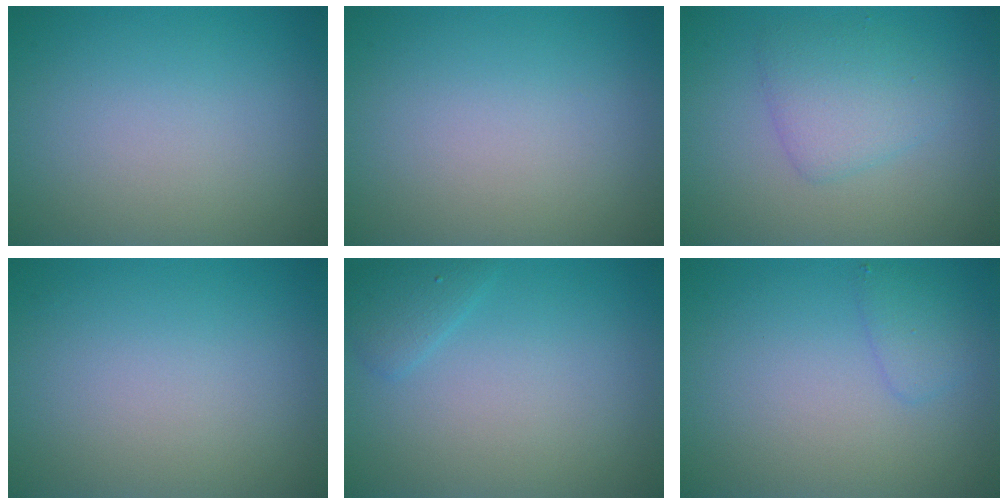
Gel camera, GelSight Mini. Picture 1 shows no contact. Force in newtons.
{"total": 0.0}
{"total": 2.9, "press": 2.9, "slide": 0.1}
{"total": 0.0}
{"total": 1.4, "press": 1.4, "slide": 0.1}
{"total": 1.4, "press": 1.4, "slide": 0.1}